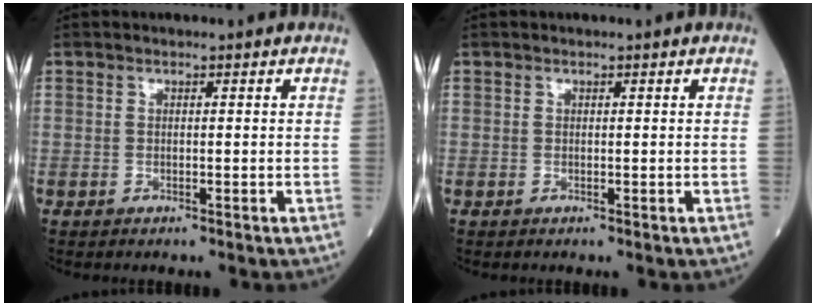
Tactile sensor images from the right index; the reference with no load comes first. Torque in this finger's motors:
{"motor_torque": [0.07, 0.00, 0.05, 0.01]}